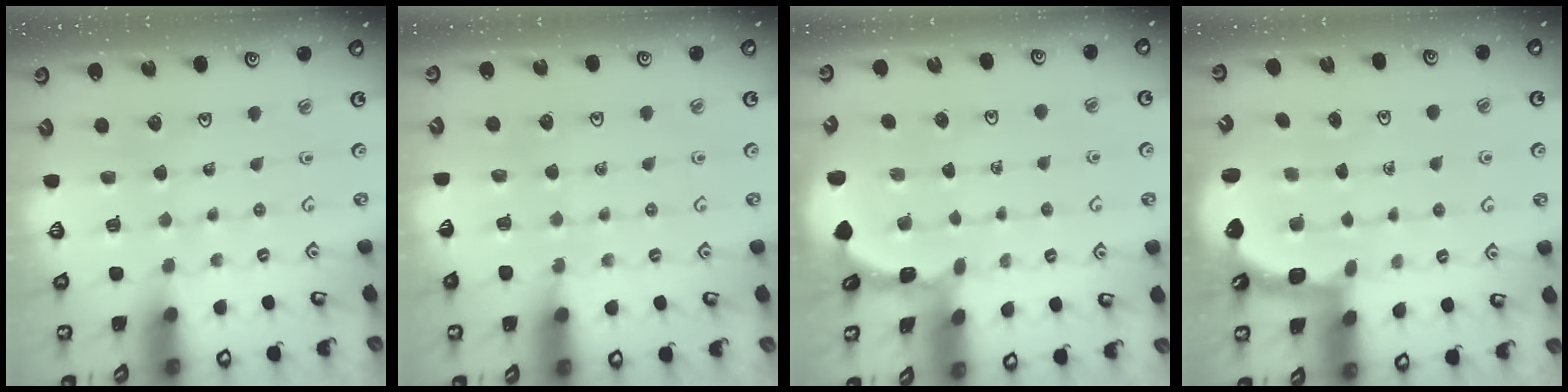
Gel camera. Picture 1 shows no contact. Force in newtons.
{"total": 3.9, "press": 3.8, "slide": 0.4}
{"total": 1.3, "press": 1.3, "slide": 0.1}
{"total": 2.5, "press": 2.1, "slide": 1.3}